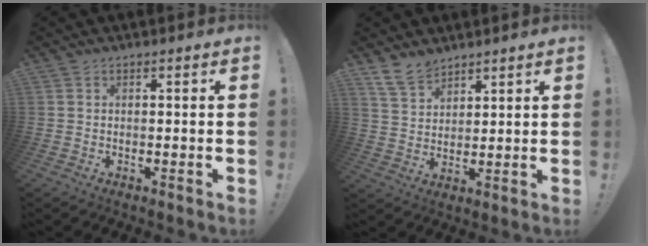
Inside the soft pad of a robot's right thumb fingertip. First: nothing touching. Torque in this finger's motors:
{"motor_torque": [0.73, 0.67, 0.44, 0.47, 0.04]}